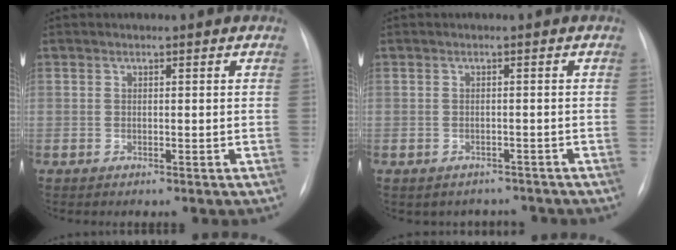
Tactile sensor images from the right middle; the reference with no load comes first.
{"total": 3.9, "force": [-3.3, 2.1, 0.0], "torque": [0.004, 0.016, -0.037]}